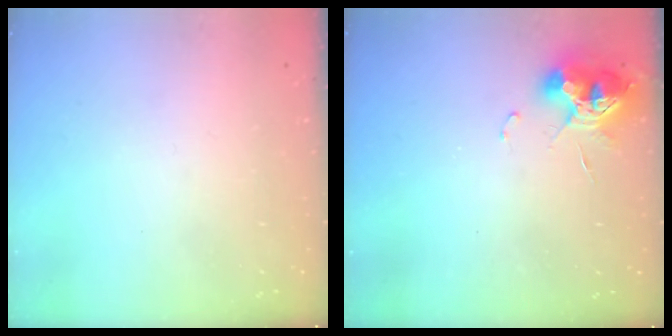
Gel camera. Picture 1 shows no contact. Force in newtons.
{"total": 10.1, "press": 10.0, "slide": 0.5}